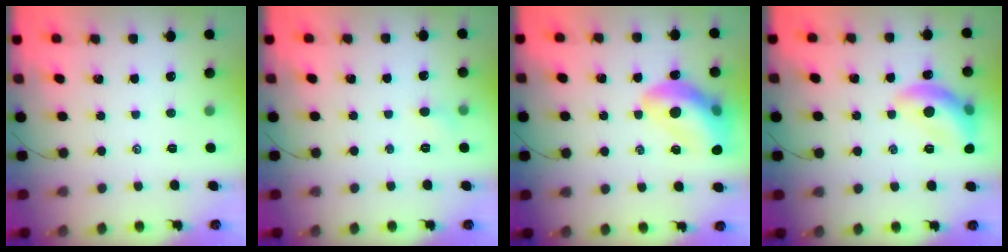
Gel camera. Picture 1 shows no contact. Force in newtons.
{"total": 3.4, "press": 3.2, "slide": 1.2}
{"total": 16.4, "press": 16.0, "slide": 3.3}
{"total": 12.5, "press": 12.4, "slide": 1.0}